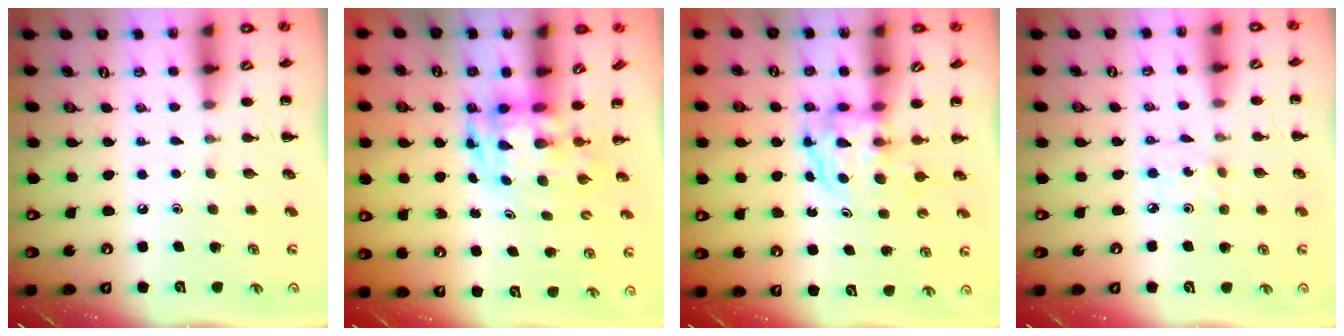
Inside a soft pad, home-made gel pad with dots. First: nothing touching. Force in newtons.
{"total": 3.8, "press": 3.7, "slide": 0.8}
{"total": 3.9, "press": 3.9, "slide": 0.3}
{"total": 2.5, "press": 2.4, "slide": 0.8}